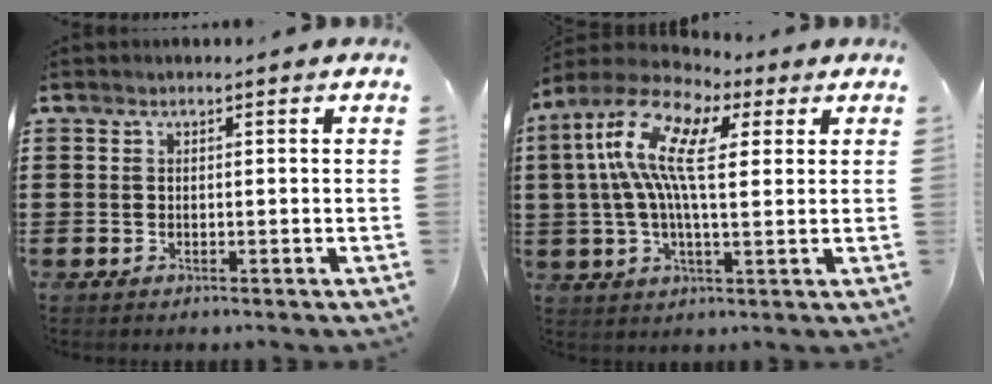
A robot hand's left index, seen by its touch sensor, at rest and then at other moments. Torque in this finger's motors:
{"motor_torque": [2.14, 0.00, 1.05, 0.21]}